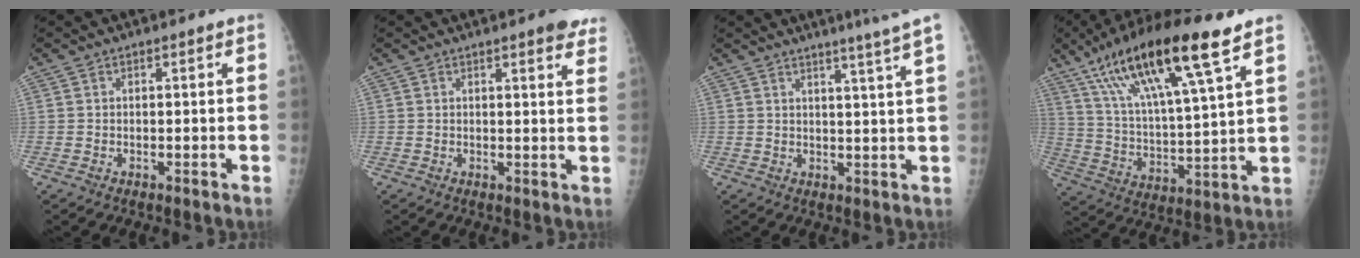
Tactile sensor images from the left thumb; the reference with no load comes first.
{"total": 6.1, "force": [4.7, 1.2, 3.7], "torque": [-0.027, -0.016, 0.042]}
{"total": 7.4, "force": [5.5, -1.3, 4.8], "torque": [-0.065, -0.030, 0.063]}
{"total": 21.8, "force": [12.6, 4.1, 17.3], "torque": [-0.303, -0.026, 0.226]}